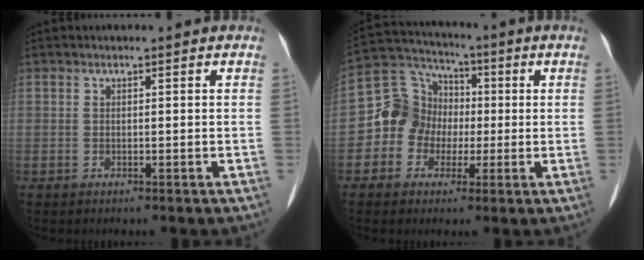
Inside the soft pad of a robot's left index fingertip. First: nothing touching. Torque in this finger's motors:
{"motor_torque": [0.15, 0.11, 0.25, 0.02]}